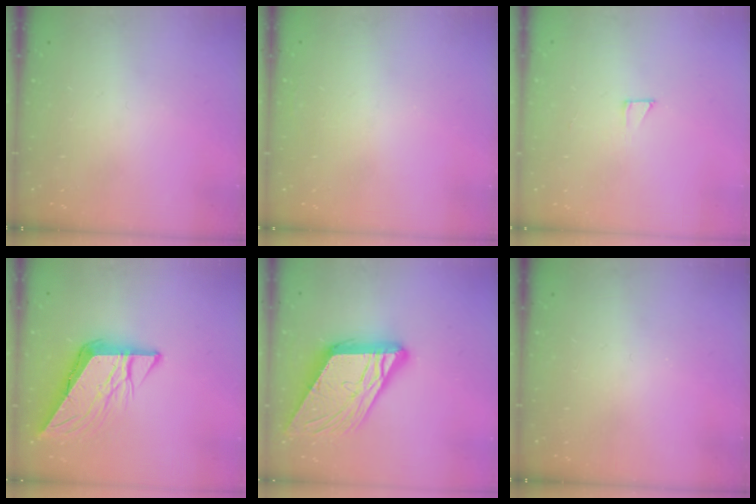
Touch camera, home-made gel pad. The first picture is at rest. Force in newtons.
{"total": 1.6, "press": 1.6, "slide": 0.0}
{"total": 1.9, "press": 1.9, "slide": 0.1}
{"total": 9.0, "press": 8.9, "slide": 1.0}
{"total": 18.0, "press": 17.8, "slide": 2.4}
{"total": 0.0}